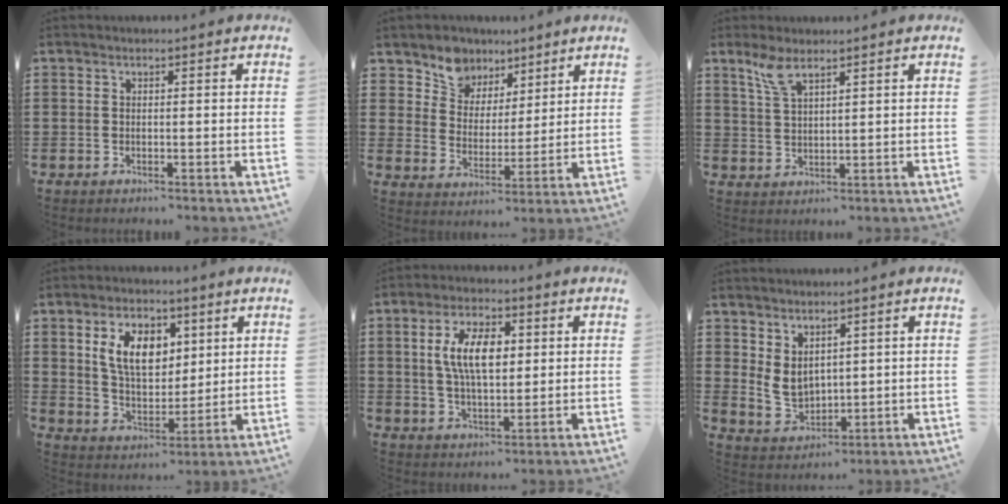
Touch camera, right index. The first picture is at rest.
{"total": 7.3, "force": [5.5, 4.9, -0.1], "torque": [-0.039, -0.032, 0.101]}
{"total": 4.2, "force": [2.9, 1.2, 2.9], "torque": [-0.066, 0.005, 0.051]}
{"total": 8.8, "force": [3.3, 5.5, 6.0], "torque": [-0.130, 0.016, 0.059]}
{"total": 8.4, "force": [1.8, 4.0, 7.1], "torque": [-0.146, 0.014, 0.031]}
{"total": 4.3, "force": [2.3, 2.9, 2.2], "torque": [-0.061, -0.003, 0.044]}